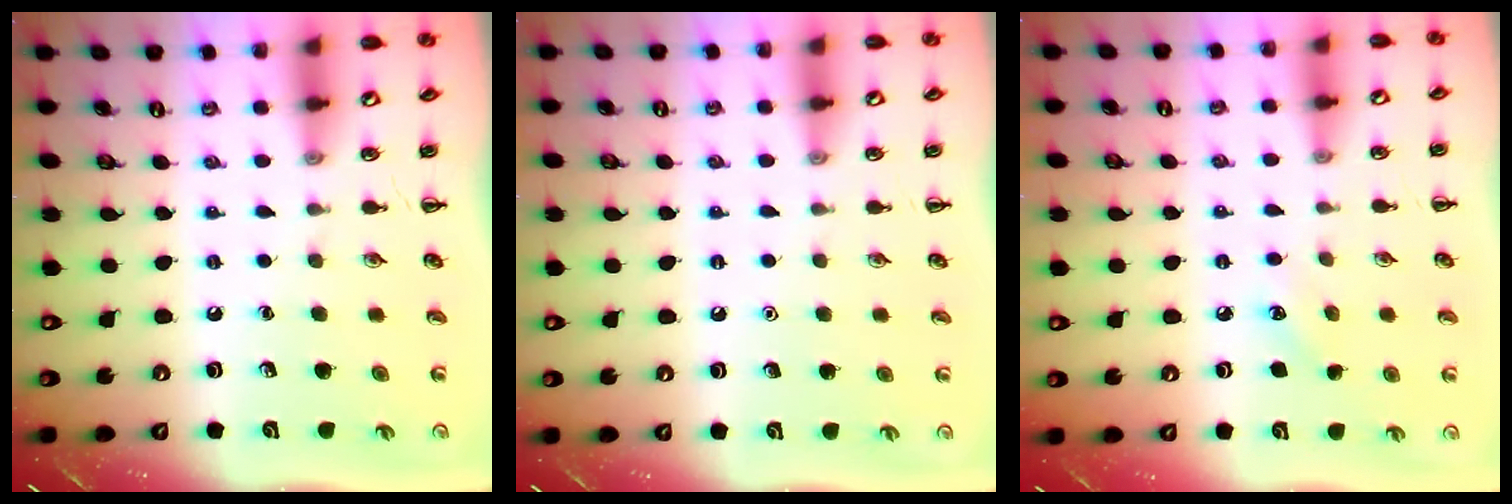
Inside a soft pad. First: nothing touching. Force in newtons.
{"total": 1.6, "press": 1.6, "slide": 0.1}
{"total": 5.2, "press": 5.0, "slide": 1.4}